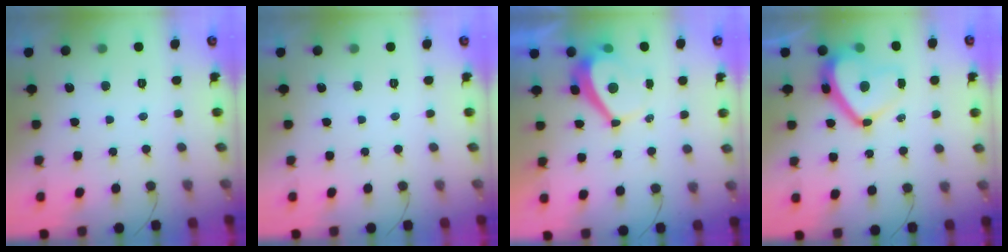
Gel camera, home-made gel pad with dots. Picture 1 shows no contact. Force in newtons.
{"total": 0.0}
{"total": 4.0, "press": 3.9, "slide": 0.3}
{"total": 12.2, "press": 12.0, "slide": 2.1}